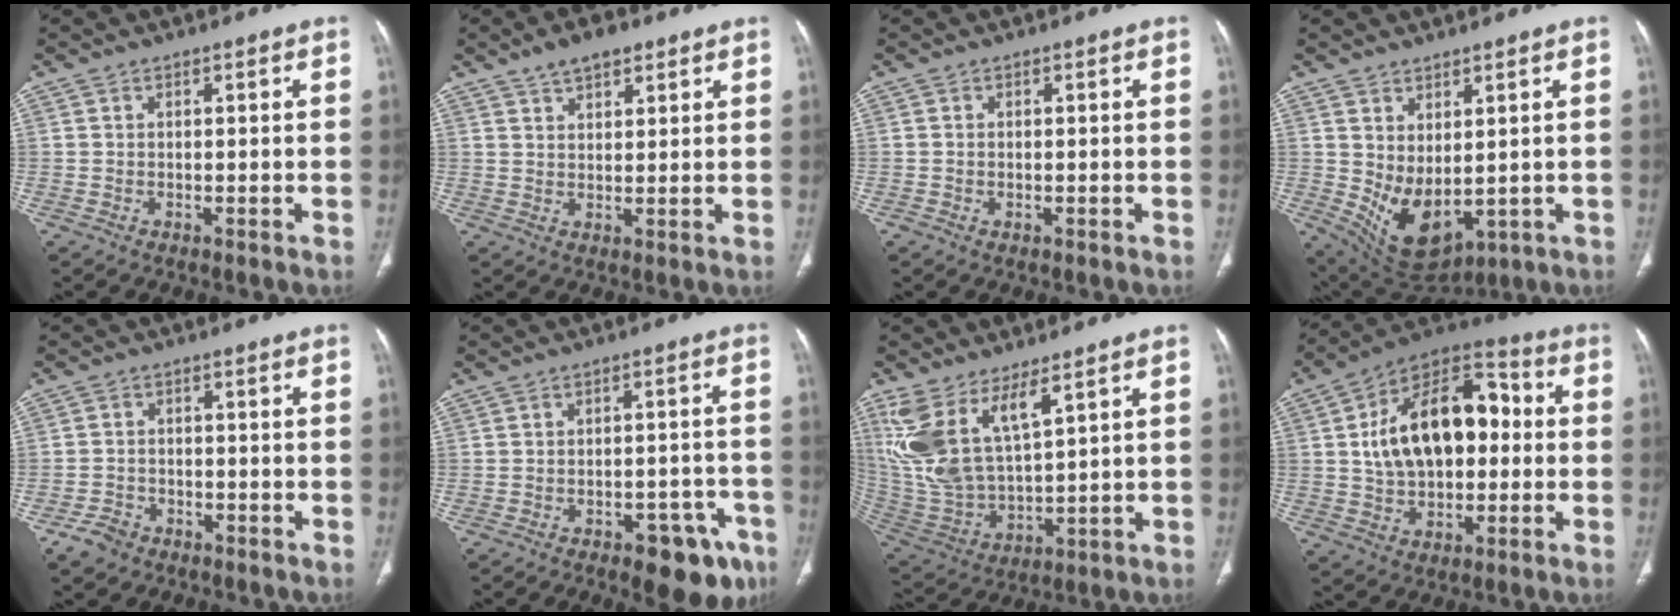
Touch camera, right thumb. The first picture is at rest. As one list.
[{"total": 5.8, "force": [3.9, 2.8, 3.3], "torque": [-0.037, -0.011, 0.063]}, {"total": 0.5, "force": [-0.2, 0.4, 0.3], "torque": [-0.005, 0.001, -0.003]}, {"total": 9.8, "force": [0.3, 5.7, 8.0], "torque": [-0.125, -0.019, 0.040]}, {"total": 3.8, "force": [-2.6, 2.6, 1.1], "torque": [-0.018, 0.019, -0.042]}, {"total": 12.1, "force": [-7.0, 5.6, 8.0], "torque": [-0.071, 0.039, -0.088]}, {"total": 14.2, "force": [7.8, 5.4, 10.5], "torque": [-0.224, -0.034, 0.179]}, {"total": 20.8, "force": [1.7, 12.8, 16.3], "torque": [-0.237, 0.033, 0.026]}]